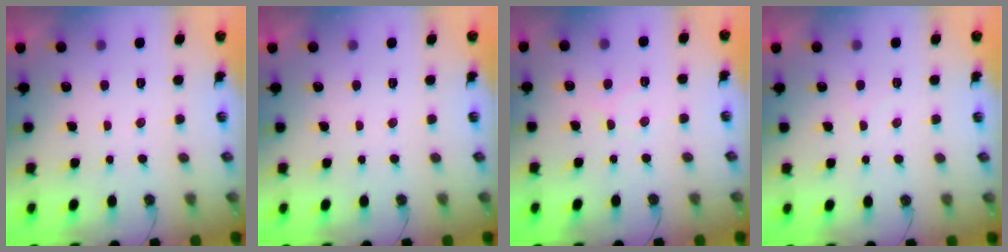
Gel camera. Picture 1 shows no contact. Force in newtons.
{"total": 0.0}
{"total": 6.1, "press": 6.0, "slide": 0.8}
{"total": 3.9, "press": 3.9, "slide": 0.5}